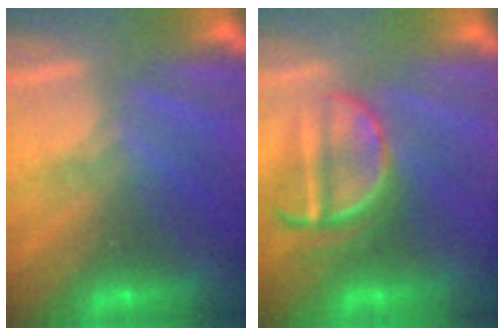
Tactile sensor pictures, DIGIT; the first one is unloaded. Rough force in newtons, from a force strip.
{"total": 3.6}